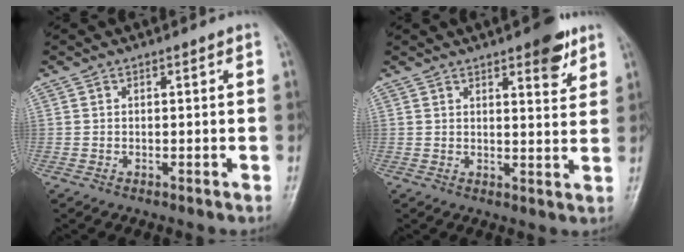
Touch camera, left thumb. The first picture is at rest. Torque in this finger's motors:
{"motor_torque": [3.86, 1.14, 0.32, -0.80, 0.15]}